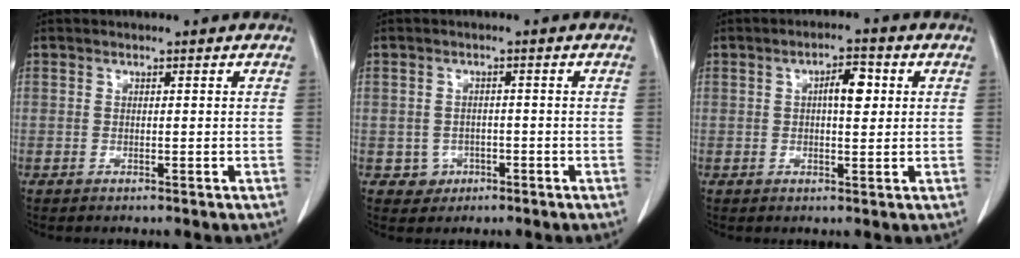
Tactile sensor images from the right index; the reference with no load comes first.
{"total": 2.8, "force": [-1.0, 2.6, 0.0], "torque": [0.010, 0.013, -0.010]}
{"total": 4.4, "force": [0.9, 1.5, 4.0], "torque": [-0.066, 0.009, 0.013]}